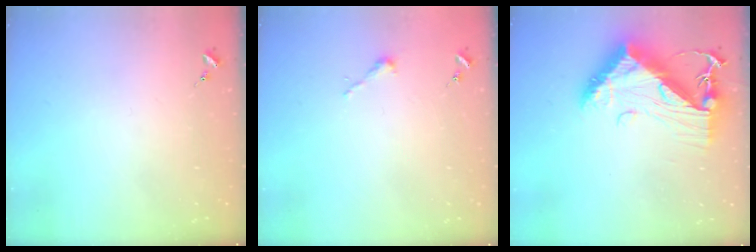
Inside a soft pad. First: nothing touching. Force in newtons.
{"total": 2.5, "press": 2.5, "slide": 0.2}
{"total": 13.5, "press": 13.5, "slide": 1.2}